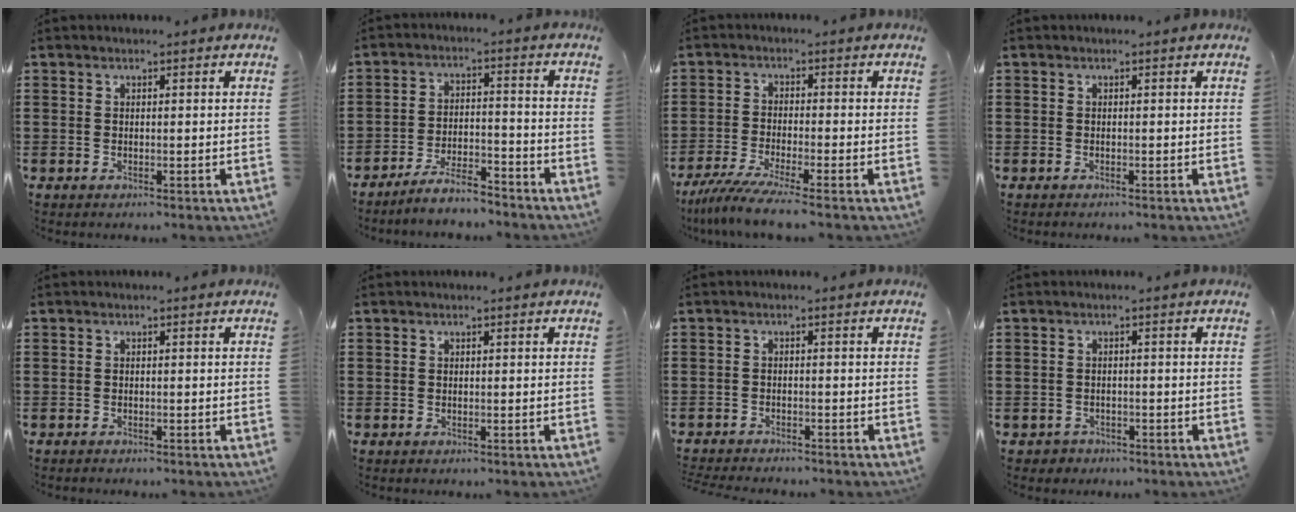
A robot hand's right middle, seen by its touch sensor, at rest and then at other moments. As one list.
[{"total": 5.7, "force": [-5.3, 0.4, 2.3], "torque": [-0.051, -0.004, -0.104]}, {"total": 5.2, "force": [-4.4, -0.5, 2.7], "torque": [-0.066, -0.026, -0.085]}, {"total": 0.0}, {"total": 0.5, "force": [-0.5, -0.1, 0.0], "torque": [-0.001, -0.001, -0.011]}, {"total": 0.0}, {"total": 1.9, "force": [-1.9, 0.0, 0.0], "torque": [-0.005, -0.003, -0.040]}, {"total": 1.1, "force": [-0.9, 0.6, -0.1], "torque": [-0.004, 0.001, -0.022]}]